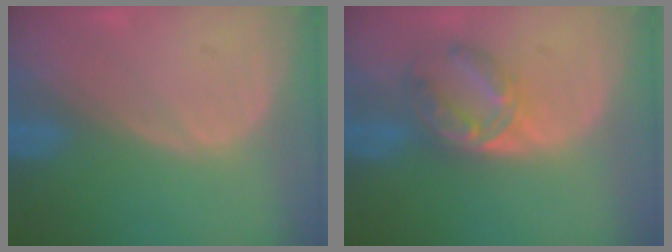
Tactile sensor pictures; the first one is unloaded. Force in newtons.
{"total": 6.2, "press": 5.7, "slide": 2.5}